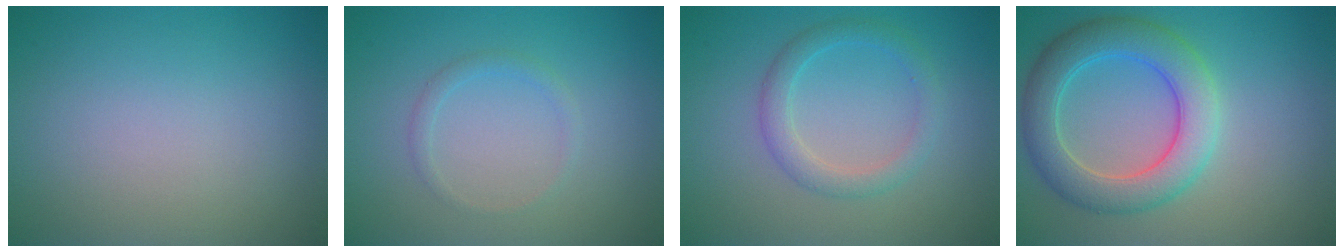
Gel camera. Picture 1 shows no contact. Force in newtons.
{"total": 1.1, "press": 1.1, "slide": 0.1}
{"total": 2.4, "press": 2.4, "slide": 0.2}
{"total": 6.0, "press": 6.0, "slide": 0.2}